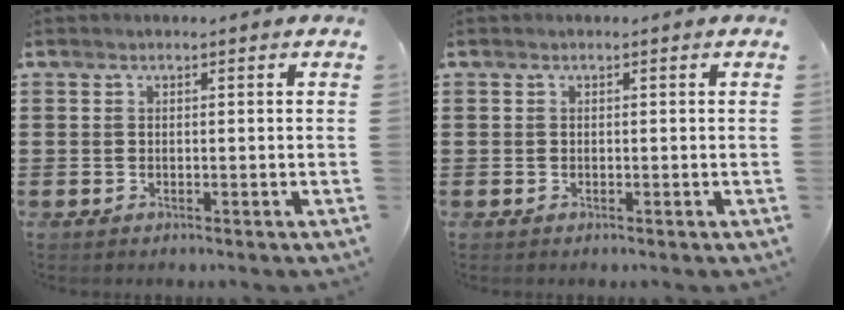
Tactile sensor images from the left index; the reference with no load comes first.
{"total": 0.0}